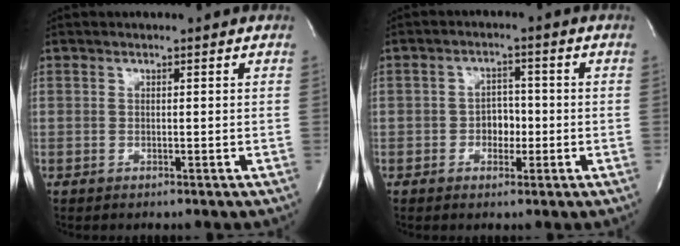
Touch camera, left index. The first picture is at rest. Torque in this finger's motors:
{"motor_torque": [0.07, 0.00, 0.04, 0.00]}